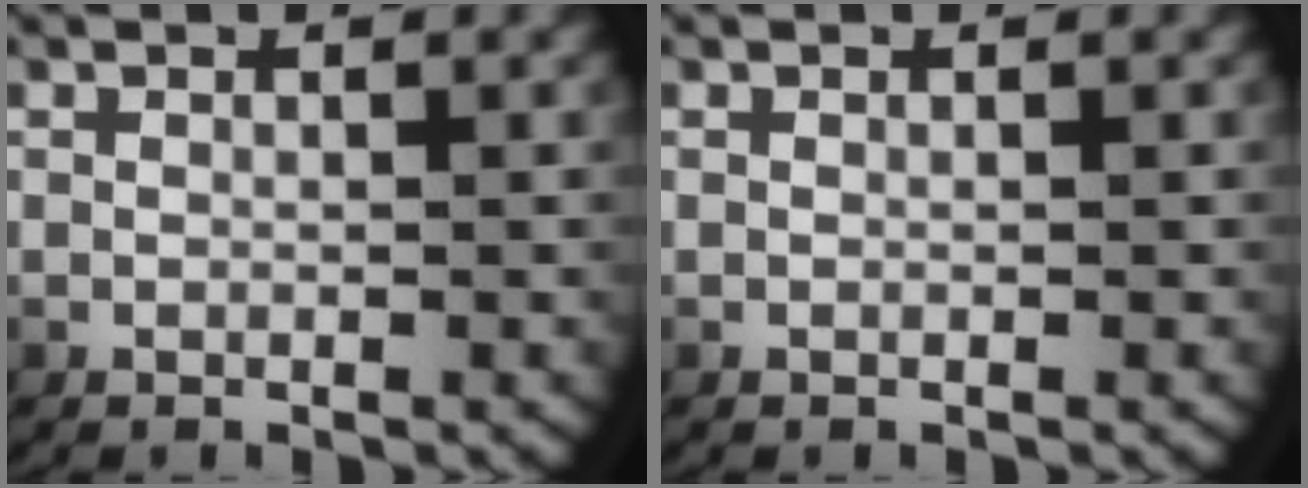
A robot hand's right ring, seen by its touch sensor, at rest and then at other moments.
{"total": 0.0}